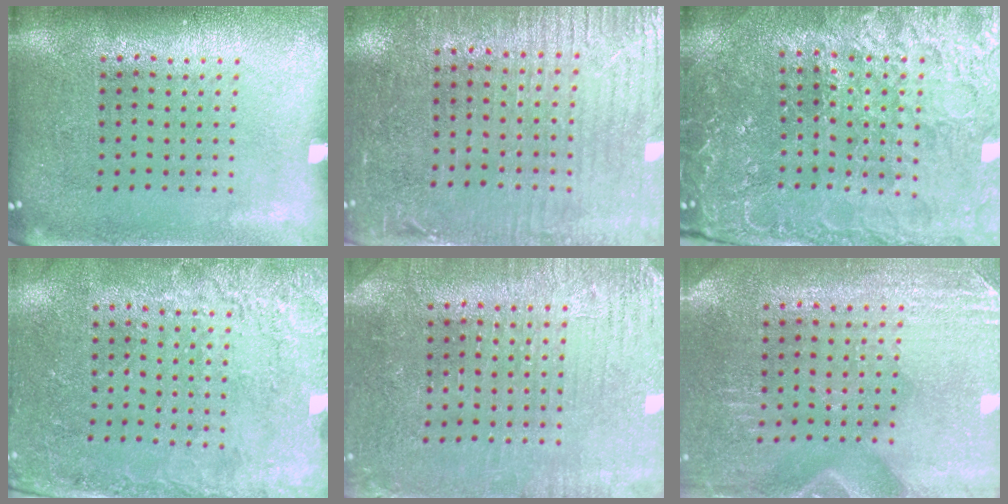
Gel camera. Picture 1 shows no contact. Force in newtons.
{"total": 3.5, "press": 2.9, "slide": 1.8}
{"total": 3.6, "press": 3.6, "slide": 0.4}
{"total": 2.5, "press": 2.3, "slide": 0.8}
{"total": 2.9, "press": 2.8, "slide": 0.7}
{"total": 2.8, "press": 2.6, "slide": 1.0}